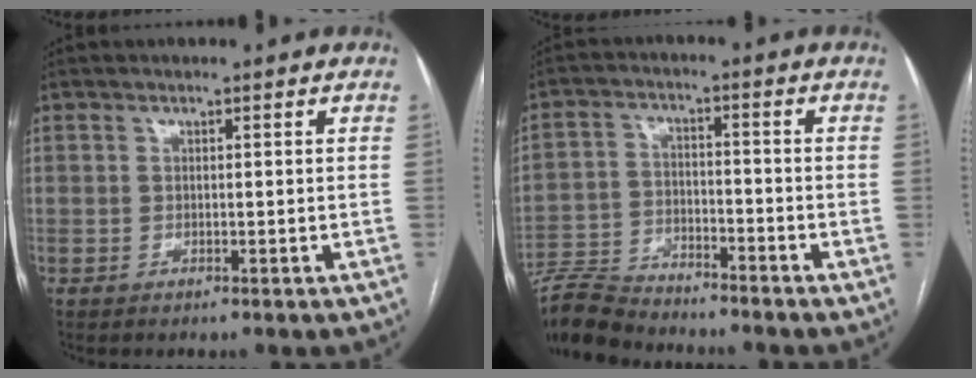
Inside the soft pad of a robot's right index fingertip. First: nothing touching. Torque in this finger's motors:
{"motor_torque": [-0.24, -0.24, -1.00, -0.21]}